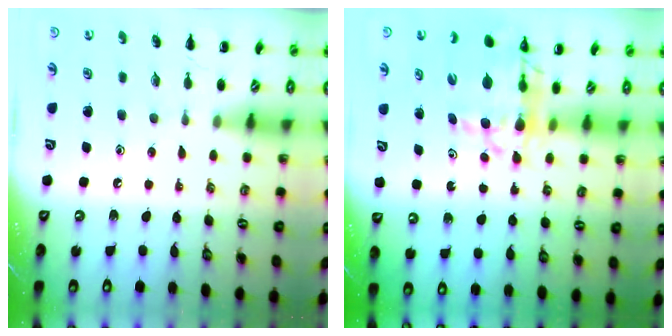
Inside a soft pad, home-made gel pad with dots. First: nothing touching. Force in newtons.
{"total": 10.4, "press": 9.7, "slide": 3.5}